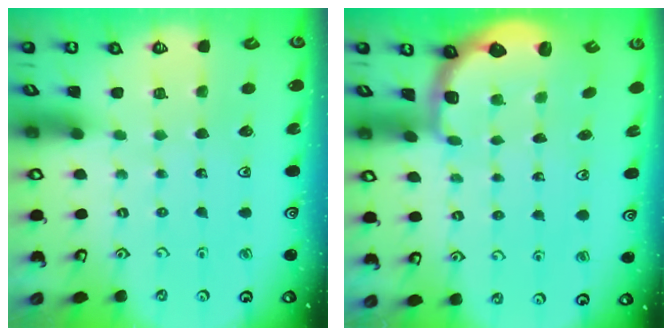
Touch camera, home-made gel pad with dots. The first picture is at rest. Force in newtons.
{"total": 2.3, "press": 1.7, "slide": 1.5}